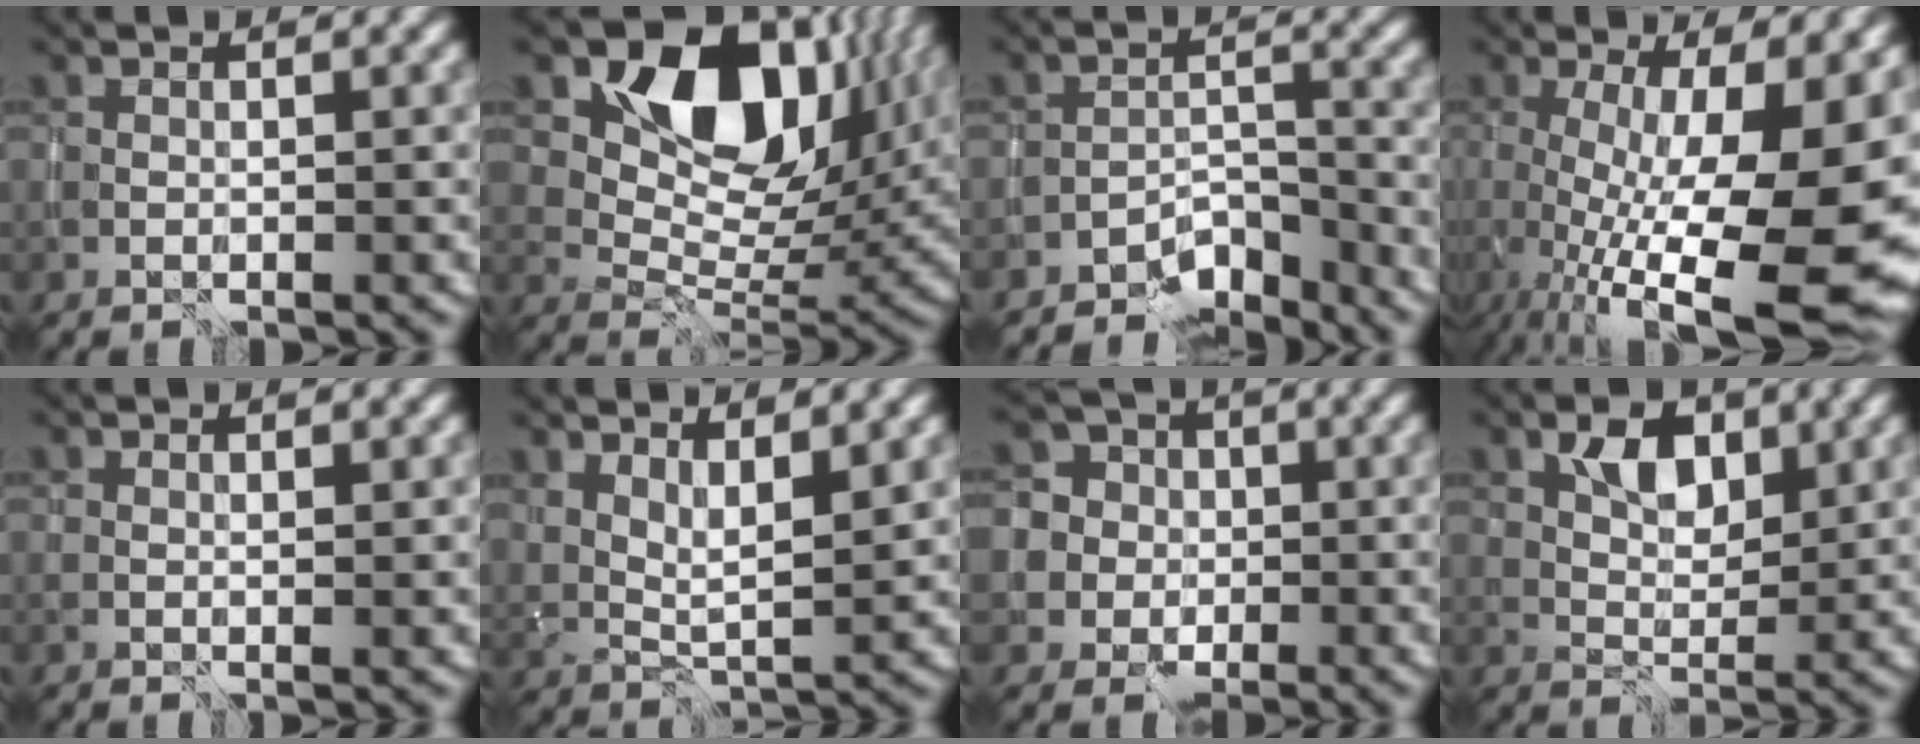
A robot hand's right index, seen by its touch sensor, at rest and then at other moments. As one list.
[{"total": 13.1, "force": [5.5, 8.4, 8.4], "torque": [-0.109, -0.005, 0.104]}, {"total": 4.3, "force": [-4.1, 1.0, 0.8], "torque": [-0.002, 0.007, -0.077]}, {"total": 17.4, "force": [-3.5, 5.9, 15.9], "torque": [-0.216, -0.030, -0.033]}, {"total": 0.6, "force": [0.3, 0.0, 0.5], "torque": [-0.005, -0.001, 0.007]}, {"total": 4.0, "force": [2.5, 1.5, 2.8], "torque": [-0.052, -0.009, 0.050]}, {"total": 7.7, "force": [0.0, 7.5, 1.7], "torque": [-0.043, 0.023, -0.021]}, {"total": 3.7, "force": [1.8, 2.2, 2.3], "torque": [-0.035, 0.001, 0.030]}]